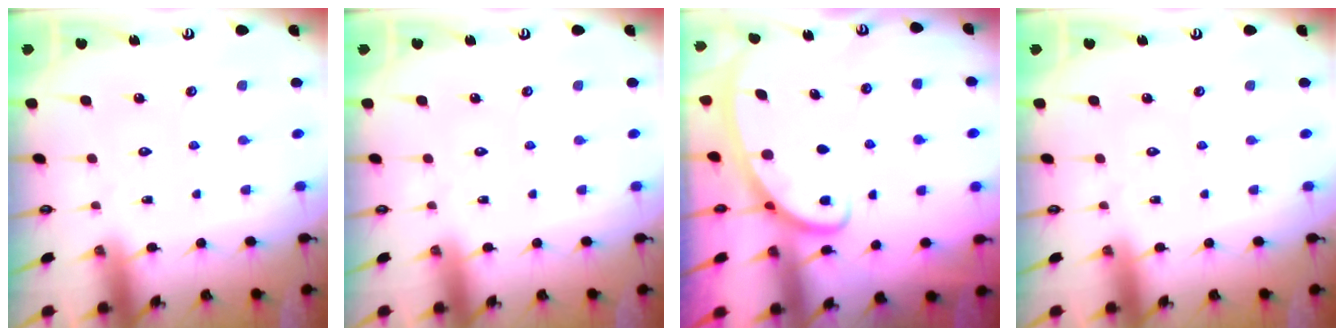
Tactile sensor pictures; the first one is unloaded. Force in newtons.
{"total": 0.0}
{"total": 2.6, "press": 2.5, "slide": 0.4}
{"total": 0.0}